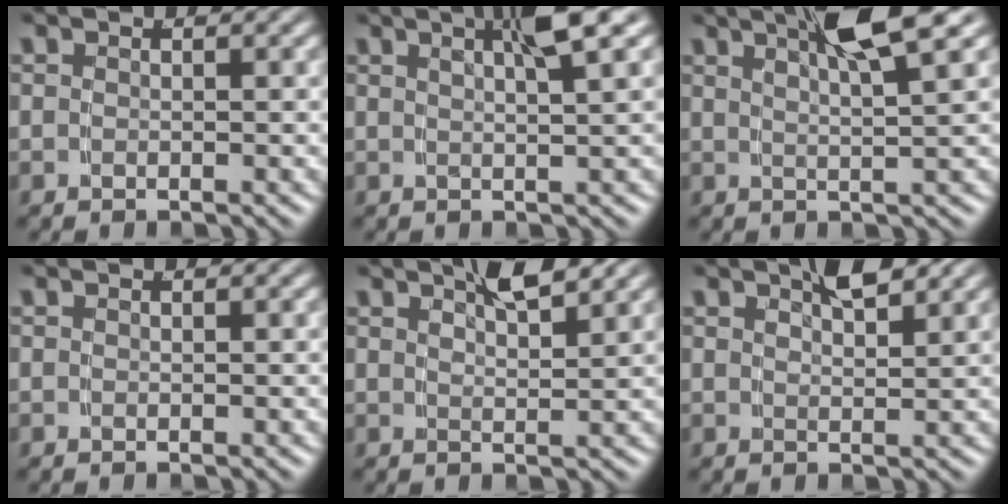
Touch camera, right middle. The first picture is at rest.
{"total": 4.0, "force": [2.4, -0.2, 3.2], "torque": [-0.040, 0.023, 0.032]}
{"total": 5.9, "force": [3.8, 0.2, 4.4], "torque": [-0.061, 0.023, 0.057]}
{"total": 0.0}
{"total": 3.2, "force": [2.7, -0.1, 1.8], "torque": [-0.020, 0.011, 0.044]}
{"total": 2.6, "force": [2.1, 0.1, 1.5], "torque": [-0.014, 0.010, 0.034]}